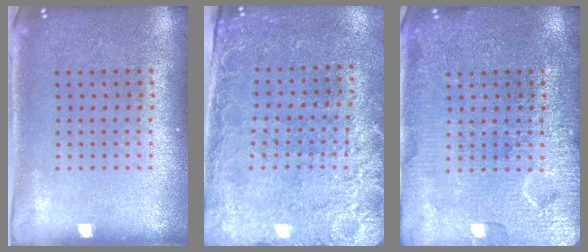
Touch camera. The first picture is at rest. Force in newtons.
{"total": 2.6, "press": 2.3, "slide": 1.3}
{"total": 5.8, "press": 5.7, "slide": 0.8}